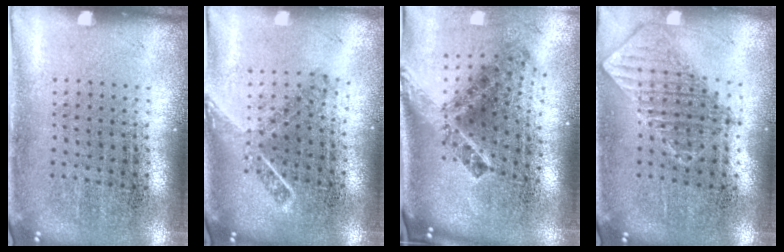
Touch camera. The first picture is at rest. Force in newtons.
{"total": 1.8, "press": 1.3, "slide": 1.2}
{"total": 2.7, "press": 1.6, "slide": 2.1}
{"total": 0.9, "press": 0.9, "slide": 0.1}